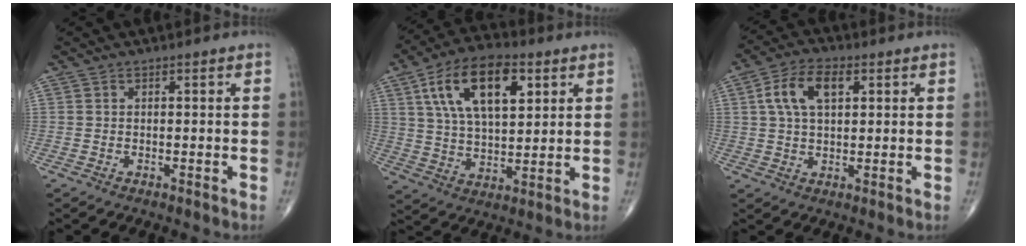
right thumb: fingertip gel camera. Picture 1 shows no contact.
{"total": 16.7, "force": [6.4, 8.3, 13.0], "torque": [-0.211, -0.008, 0.112]}
{"total": 8.7, "force": [2.6, 4.6, 6.9], "torque": [-0.128, 0.012, 0.045]}